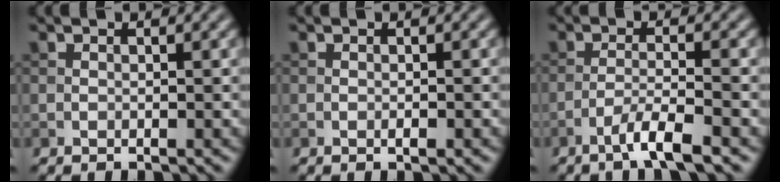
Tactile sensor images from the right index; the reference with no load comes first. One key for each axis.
{"total": 0.7, "fx": -0.2, "fy": 0.2, "fz": 0.7, "tx": -0.011, "ty": -0.001, "tz": -0.002}
{"total": 3.5, "fx": -2.2, "fy": 0.2, "fz": 2.7, "tx": -0.047, "ty": 0.006, "tz": -0.051}